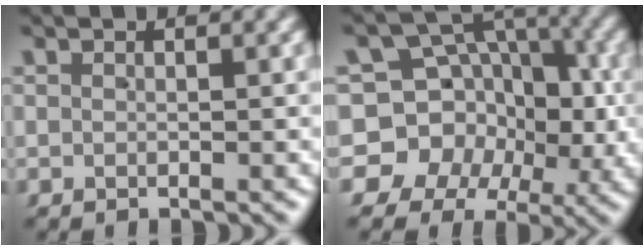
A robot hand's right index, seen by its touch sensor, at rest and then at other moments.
{"total": 16.6, "force": [-1.6, 15.0, 7.0], "torque": [-0.177, -0.056, -0.028]}